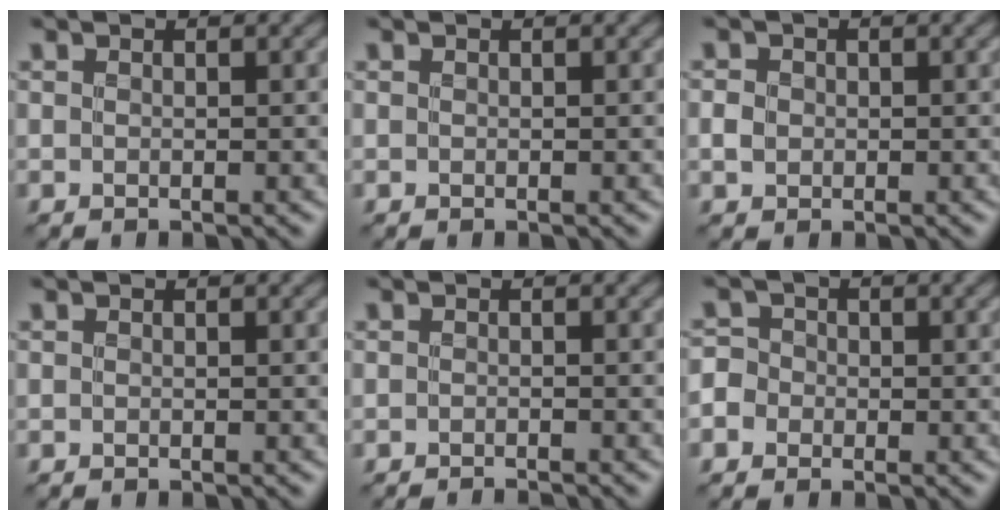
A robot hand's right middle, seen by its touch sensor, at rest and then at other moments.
{"total": 0.0}
{"total": 1.4, "force": [-0.1, 1.3, 0.6], "torque": [-0.011, -0.001, -0.006]}
{"total": 0.0}
{"total": 1.5, "force": [-1.3, 0.2, 0.6], "torque": [0.005, -0.002, -0.022]}
{"total": 3.0, "force": [-0.9, 2.7, 0.8], "torque": [-0.003, 0.010, -0.037]}